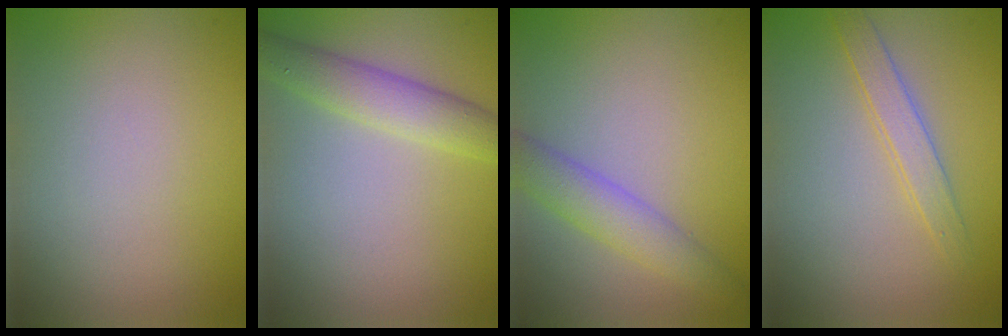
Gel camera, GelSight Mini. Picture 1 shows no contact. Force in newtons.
{"total": 3.2, "press": 3.2, "slide": 0.1}
{"total": 3.2, "press": 3.2, "slide": 0.1}
{"total": 2.0, "press": 2.0, "slide": 0.0}